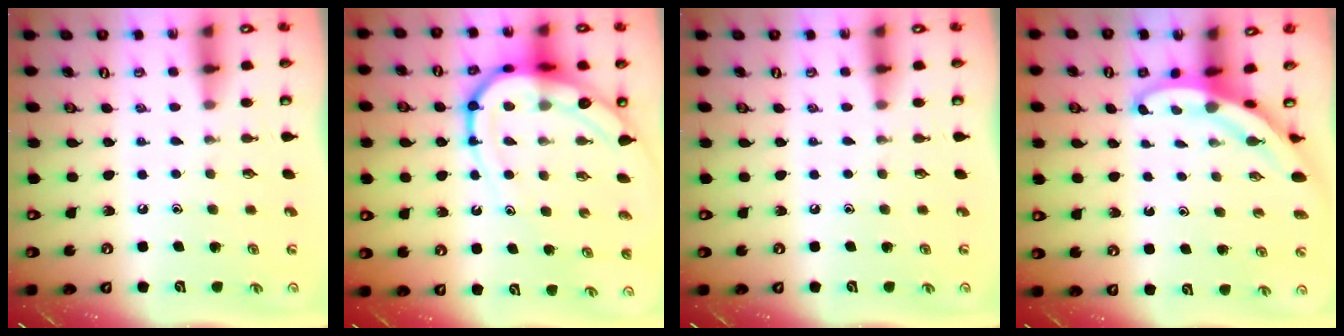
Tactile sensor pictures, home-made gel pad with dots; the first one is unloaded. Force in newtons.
{"total": 14.4, "press": 14.4, "slide": 1.0}
{"total": 0.0}
{"total": 3.7, "press": 3.7, "slide": 0.2}